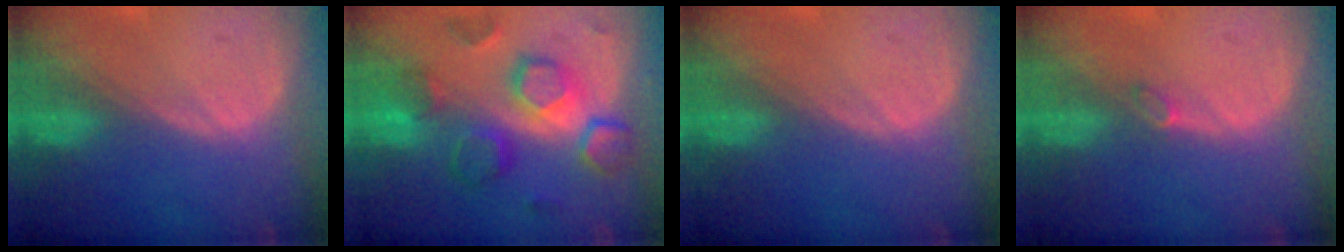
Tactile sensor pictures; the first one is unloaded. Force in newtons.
{"total": 9.5, "press": 9.5, "slide": 0.4}
{"total": 0.0}
{"total": 1.2, "press": 1.2, "slide": 0.2}